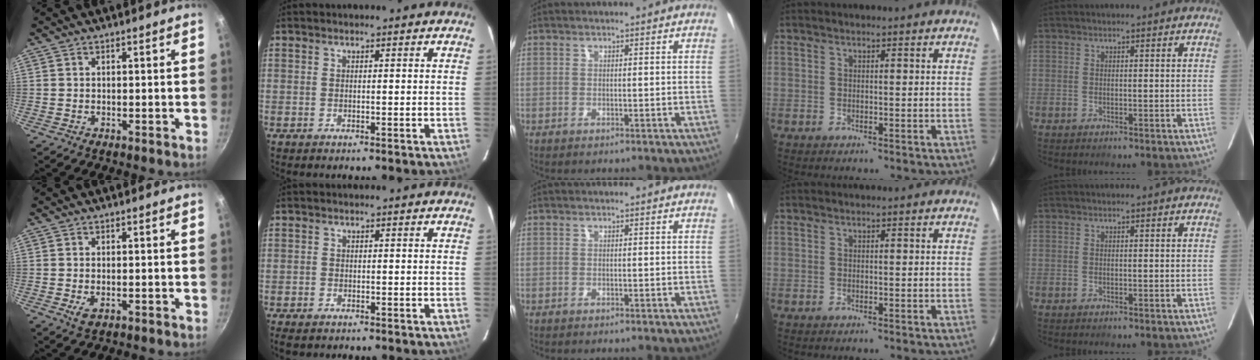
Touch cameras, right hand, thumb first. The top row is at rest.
{"thumb": {"total": 2.5, "force": [-0.7, 1.3, 1.9], "torque": [-0.036, -0.006, -0.010]}, "index": {"total": 2.3, "force": [-1.8, 1.1, 0.9], "torque": [-0.024, -0.006, -0.033]}}